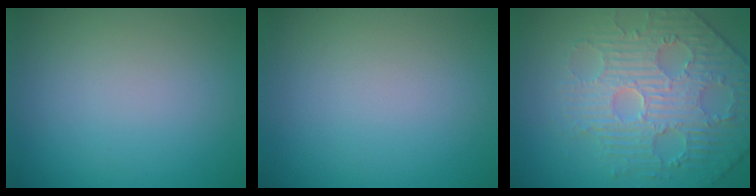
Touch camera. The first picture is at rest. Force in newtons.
{"total": 0.0}
{"total": 4.7, "press": 4.7, "slide": 0.2}